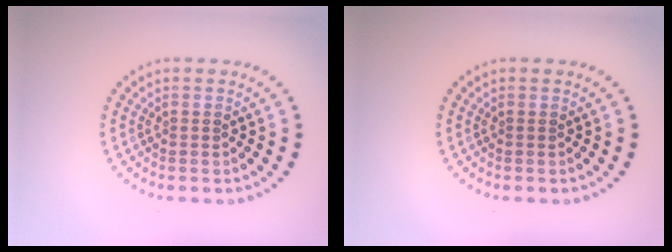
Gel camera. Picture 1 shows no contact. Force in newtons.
{"total": 0.0}